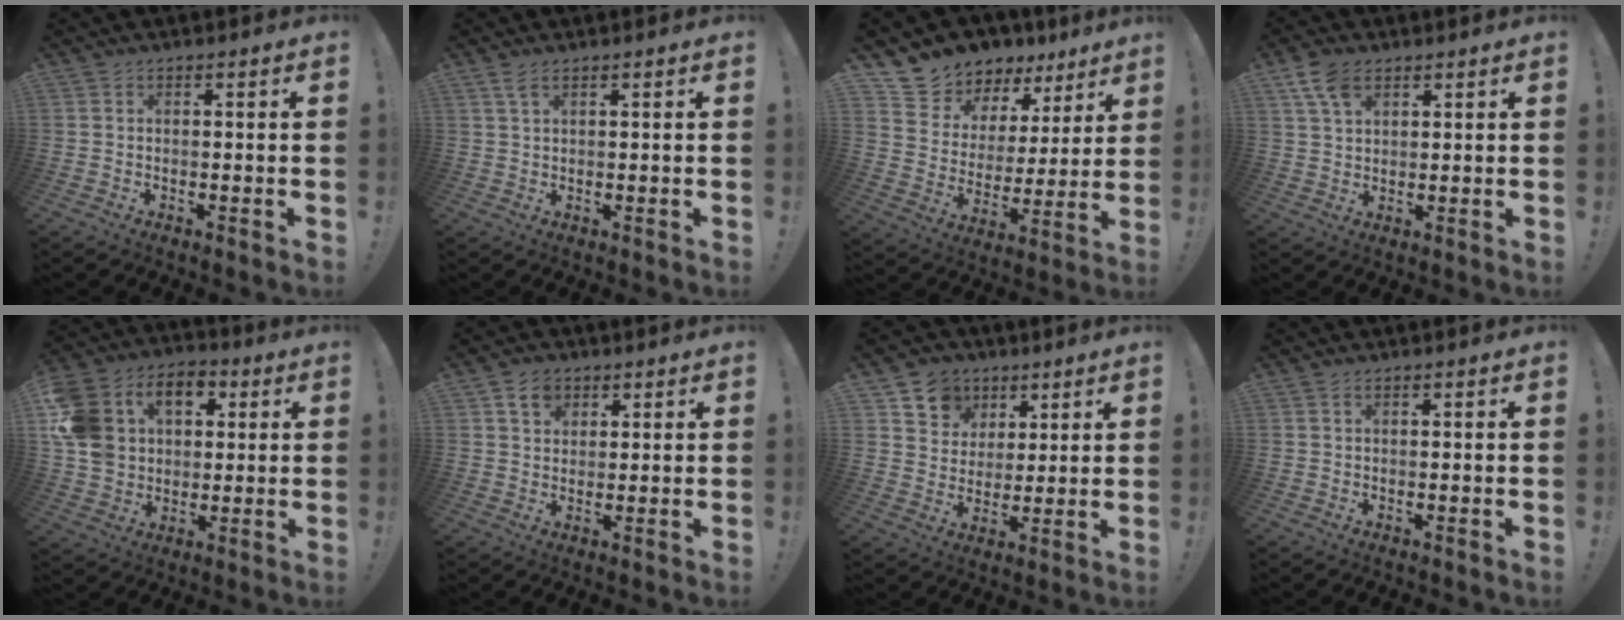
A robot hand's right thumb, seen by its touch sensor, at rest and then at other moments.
{"total": 3.0, "force": [1.9, 1.2, 1.9], "torque": [-0.033, -0.007, 0.034]}
{"total": 10.2, "force": [8.7, 5.3, 0.7], "torque": [-0.031, -0.079, 0.164]}
{"total": 7.5, "force": [4.3, 4.4, 4.3], "torque": [-0.078, -0.010, 0.084]}
{"total": 18.1, "force": [4.8, 13.9, 10.5], "torque": [-0.195, -0.008, 0.090]}
{"total": 5.4, "force": [3.0, 4.1, 2.0], "torque": [-0.032, -0.005, 0.054]}
{"total": 9.7, "force": [5.0, 8.1, 1.9], "torque": [-0.029, -0.034, 0.101]}
{"total": 0.0}